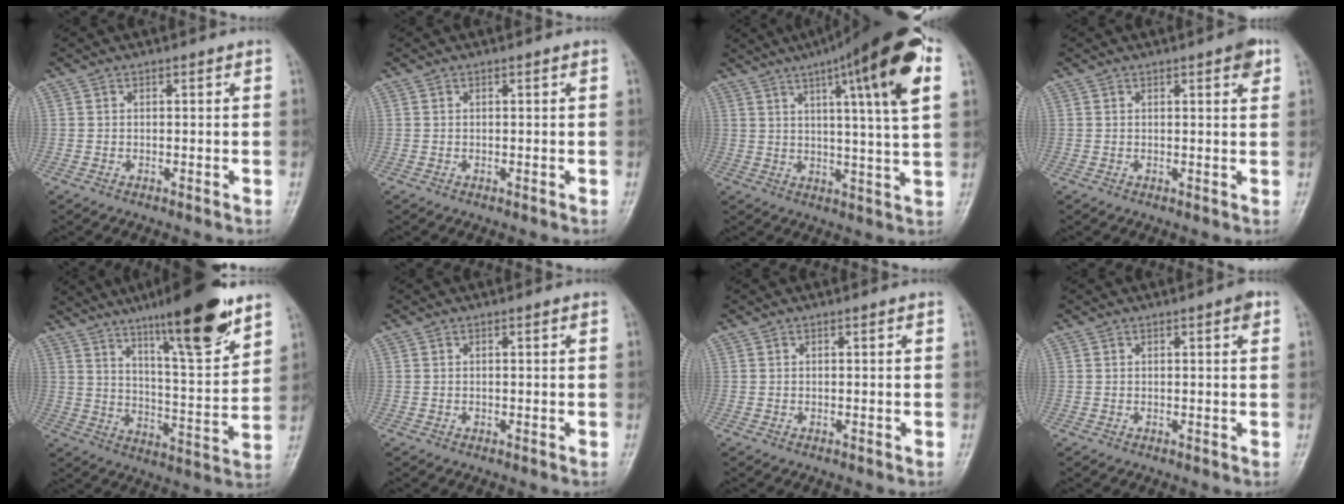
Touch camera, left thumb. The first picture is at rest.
{"total": 0.0}
{"total": 19.8, "force": [8.7, 2.5, 17.6], "torque": [-0.249, -0.011, 0.120]}
{"total": 3.0, "force": [1.6, 0.8, 2.4], "torque": [-0.027, -0.005, 0.017]}
{"total": 18.6, "force": [12.3, 2.9, 13.7], "torque": [-0.188, -0.068, 0.197]}
{"total": 0.5, "force": [0.1, 0.3, 0.4], "torque": [-0.001, 0.001, 0.002]}
{"total": 0.0}
{"total": 1.7, "force": [0.8, 0.4, 1.4], "torque": [-0.020, 0.000, 0.008]}